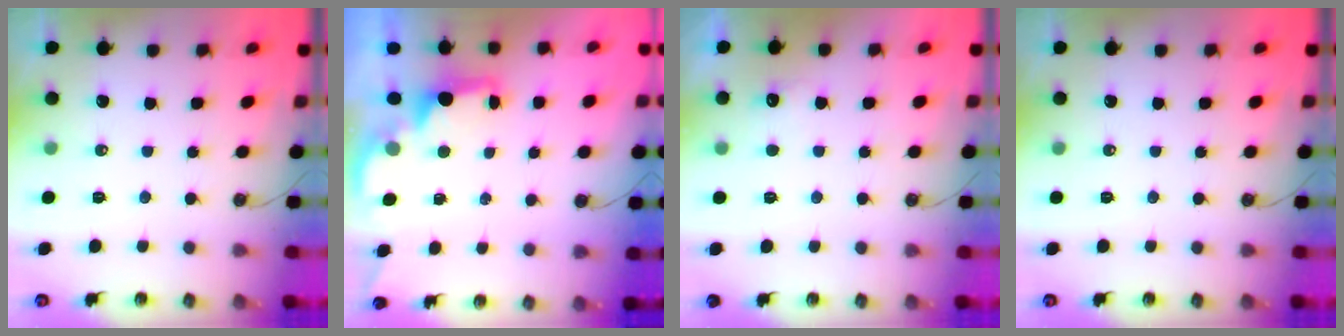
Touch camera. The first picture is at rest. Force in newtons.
{"total": 2.1, "press": 1.9, "slide": 0.8}
{"total": 3.4, "press": 3.2, "slide": 1.0}
{"total": 0.0}